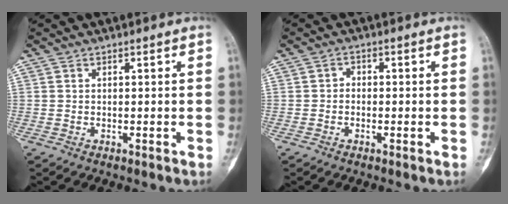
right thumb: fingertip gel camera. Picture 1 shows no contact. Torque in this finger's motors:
{"motor_torque": [-0.39, -0.39, 0.16, -0.19, 0.00]}